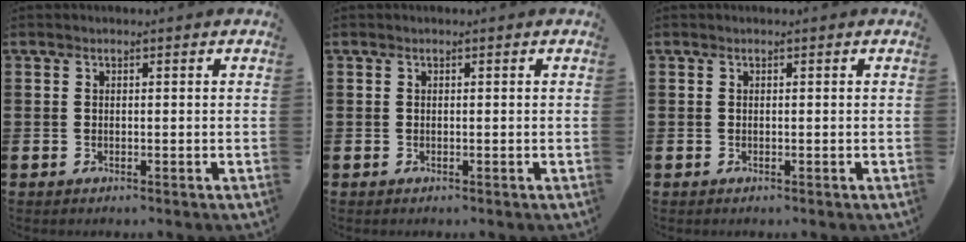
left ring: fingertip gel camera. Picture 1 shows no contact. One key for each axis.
{"total": 0.0}
{"total": 0.0}